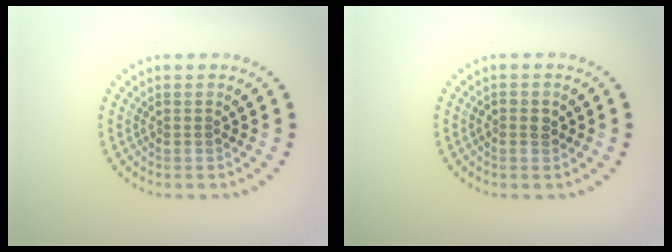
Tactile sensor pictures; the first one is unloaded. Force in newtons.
{"total": 1.3, "press": 1.3, "slide": 0.1}